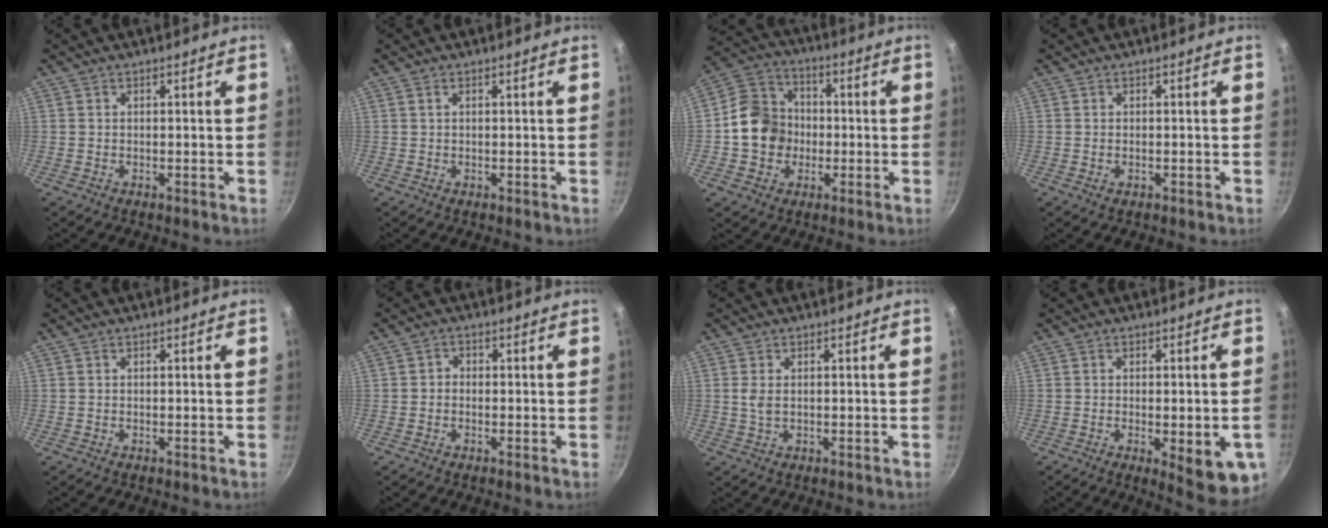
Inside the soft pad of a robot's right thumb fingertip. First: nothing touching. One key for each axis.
{"total": 0.7, "fx": 0.3, "fy": 0.3, "fz": 0.5, "tx": -0.008, "ty": 0.002, "tz": 0.004}
{"total": 11.9, "fx": -1.3, "fy": 10.5, "fz": 5.6, "tx": -0.069, "ty": 0.028, "tz": -0.041}
{"total": 0.7, "fx": -0.2, "fy": 0.5, "fz": 0.5, "tx": -0.011, "ty": 0.000, "tz": -0.003}
{"total": 0.0}
{"total": 1.4, "fx": -0.5, "fy": 1.2, "fz": 0.6, "tx": -0.004, "ty": 0.007, "tz": -0.012}
{"total": 2.0, "fx": 0.3, "fy": 1.1, "fz": 1.7, "tx": -0.033, "ty": -0.001, "tz": 0.006}
{"total": 10.7, "fx": -2.8, "fy": 3.1, "fz": 9.8, "tx": -0.104, "ty": -0.005, "tz": -0.029}